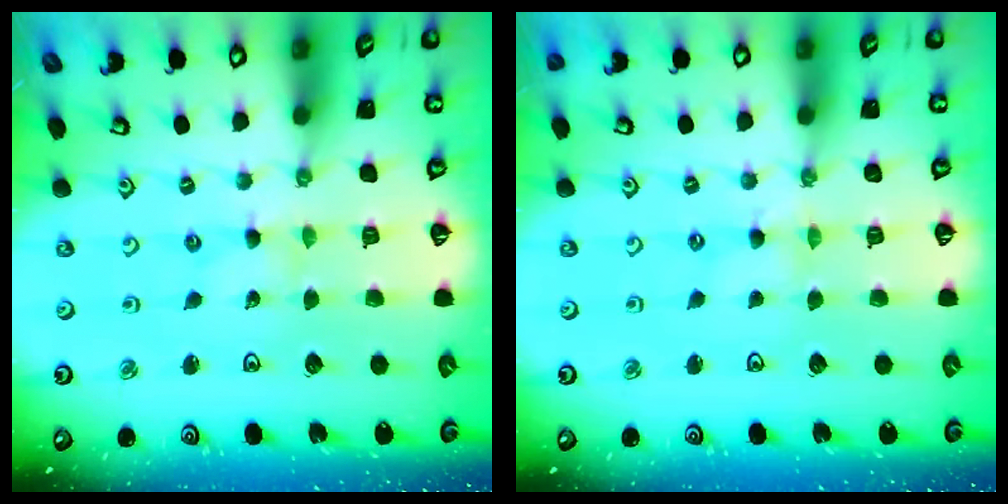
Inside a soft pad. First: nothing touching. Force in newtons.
{"total": 0.0}